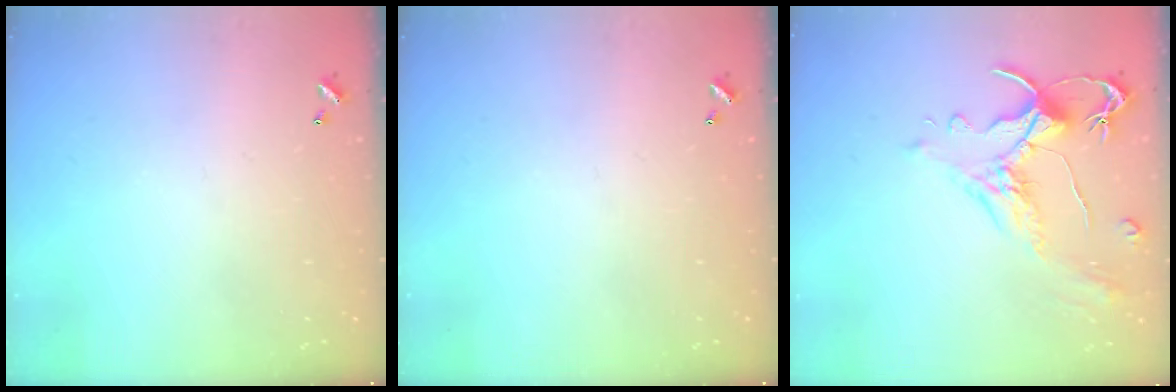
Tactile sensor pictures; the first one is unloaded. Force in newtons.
{"total": 0.0}
{"total": 1.6, "press": 1.1, "slide": 1.2}